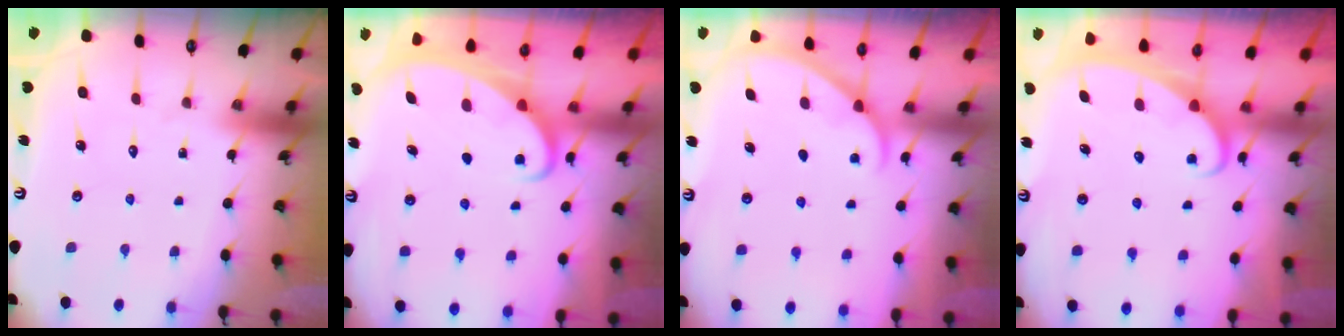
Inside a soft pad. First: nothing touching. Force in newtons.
{"total": 2.2, "press": 2.2, "slide": 0.3}
{"total": 1.7, "press": 1.7, "slide": 0.2}
{"total": 2.4, "press": 2.4, "slide": 0.4}